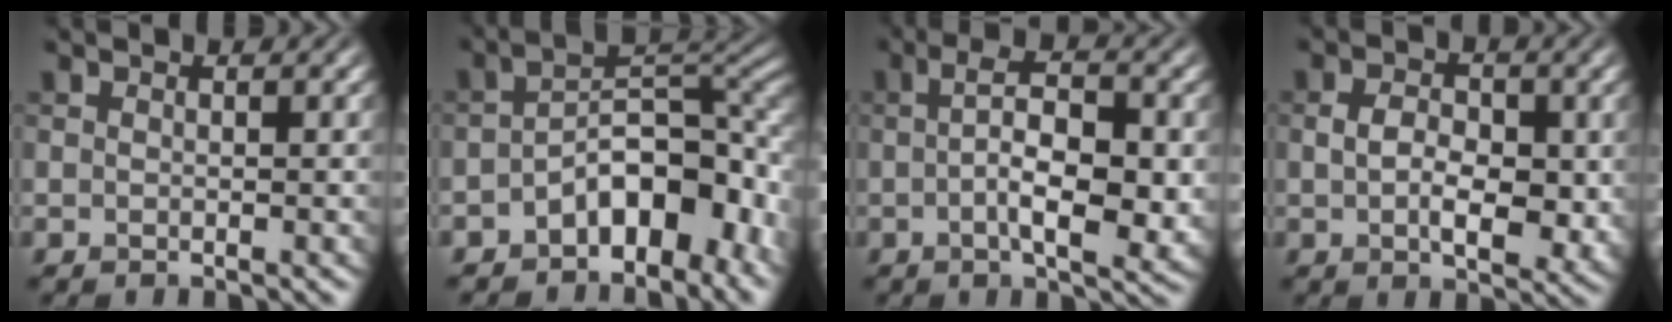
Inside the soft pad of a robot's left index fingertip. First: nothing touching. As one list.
[{"total": 8.9, "force": [-3.8, 4.7, 6.6], "torque": [-0.075, 0.006, -0.075]}, {"total": 6.8, "force": [-0.4, 2.4, 6.3], "torque": [-0.101, -0.004, -0.005]}, {"total": 4.9, "force": [0.0, 2.9, 3.9], "torque": [-0.064, -0.006, 0.000]}]